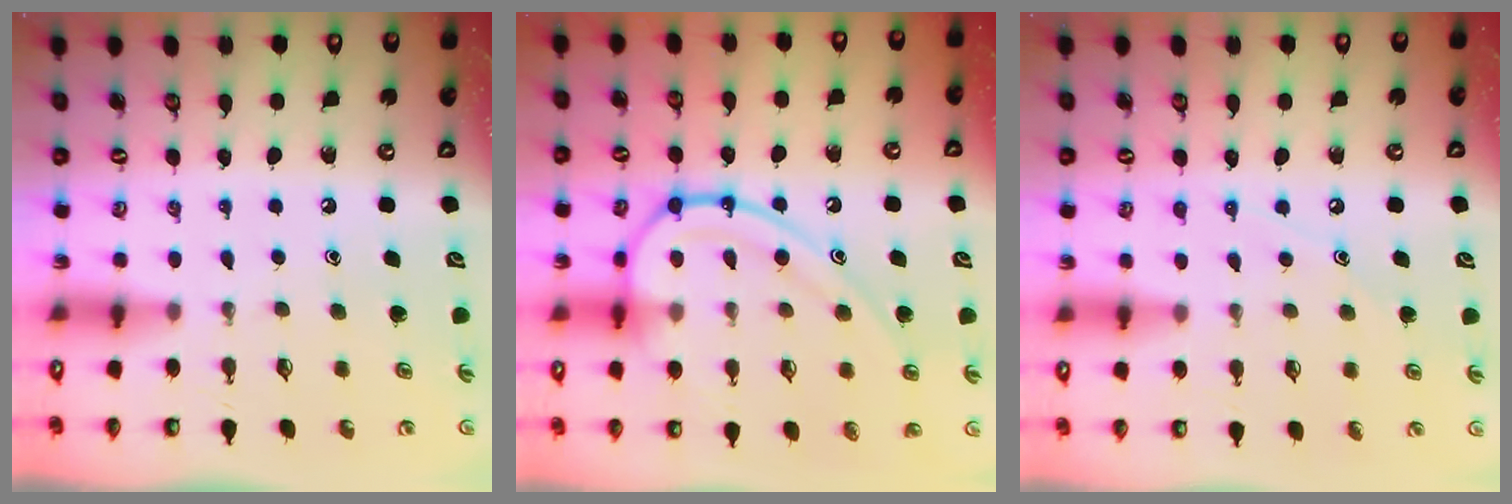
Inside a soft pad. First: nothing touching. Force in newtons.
{"total": 15.4, "press": 15.3, "slide": 1.4}
{"total": 6.3, "press": 6.3, "slide": 0.3}